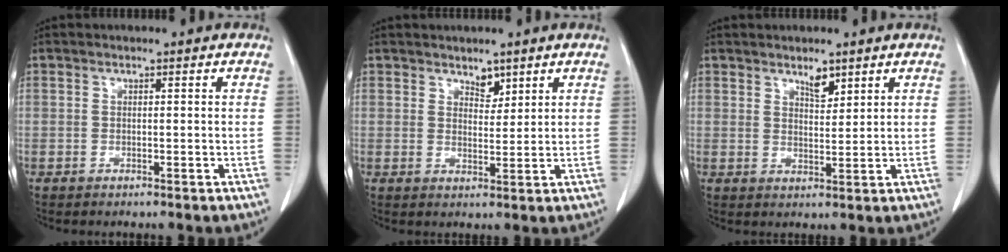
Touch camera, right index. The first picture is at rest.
{"total": 2.5, "force": [2.0, 1.3, 1.0], "torque": [-0.012, -0.007, 0.034]}
{"total": 2.8, "force": [2.1, 1.0, 1.6], "torque": [-0.028, -0.007, 0.039]}